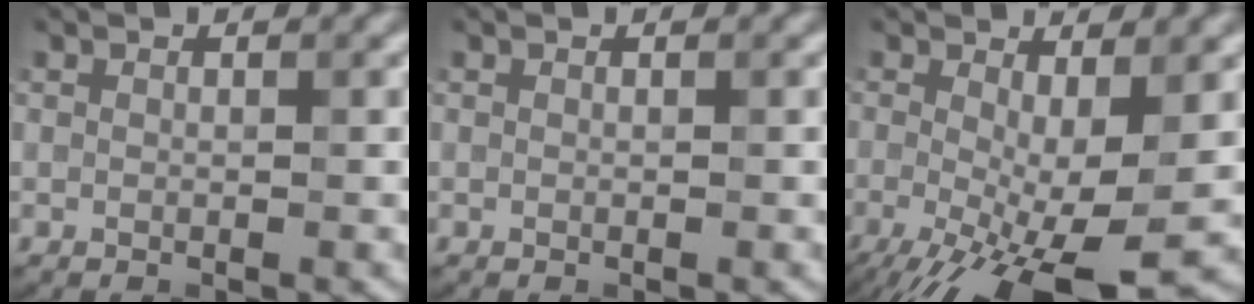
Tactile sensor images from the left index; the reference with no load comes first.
{"total": 0.0}
{"total": 9.4, "force": [-3.0, 2.6, 8.5], "torque": [-0.156, -0.022, -0.047]}